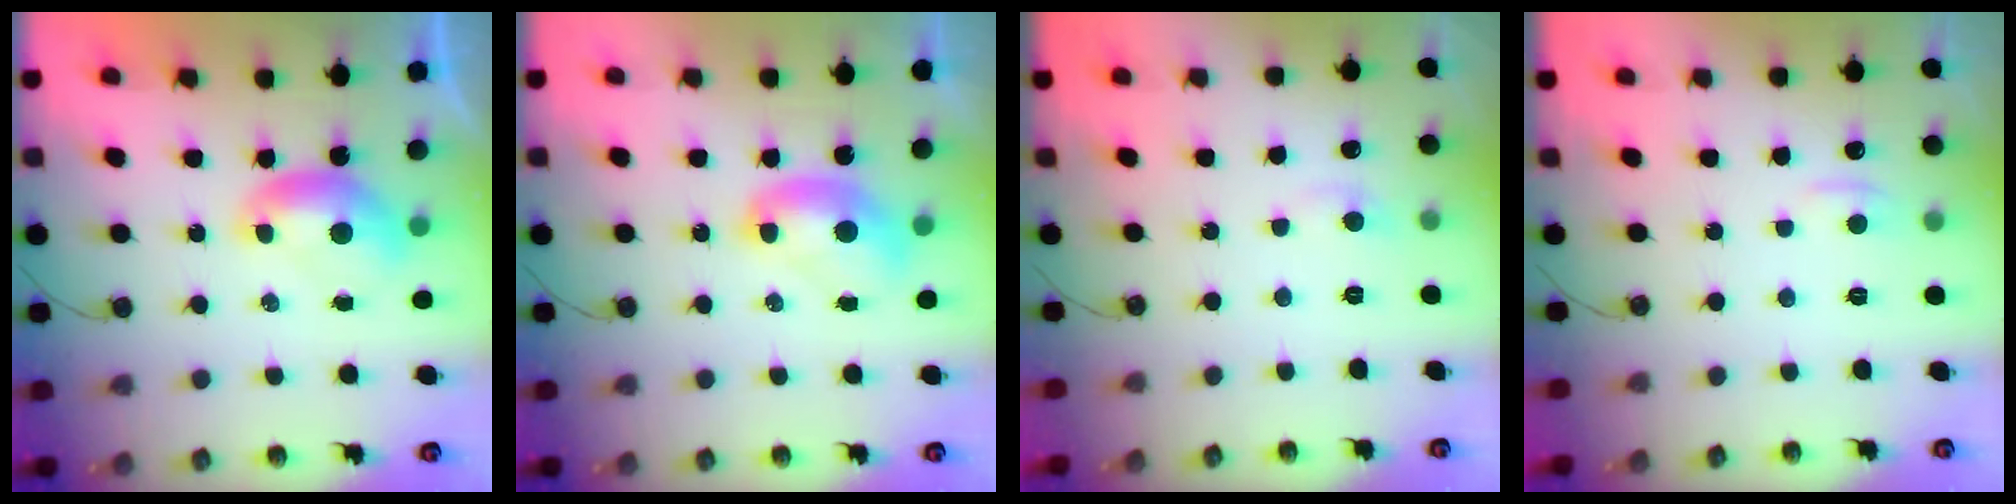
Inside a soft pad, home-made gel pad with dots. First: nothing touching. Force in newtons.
{"total": 2.0, "press": 2.0, "slide": 0.2}
{"total": 1.1, "press": 0.8, "slide": 0.7}
{"total": 1.7, "press": 1.6, "slide": 0.5}